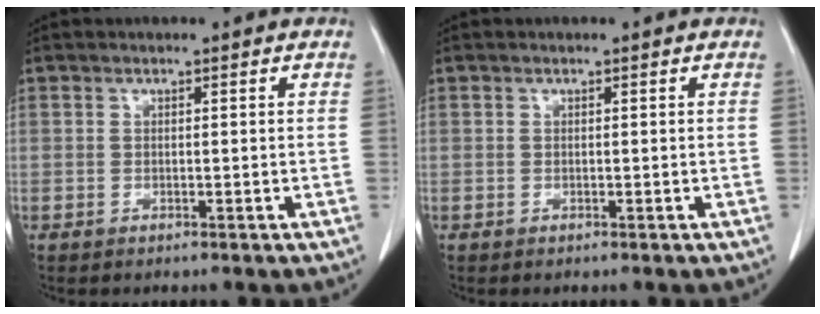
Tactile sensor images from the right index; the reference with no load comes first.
{"total": 0.0}